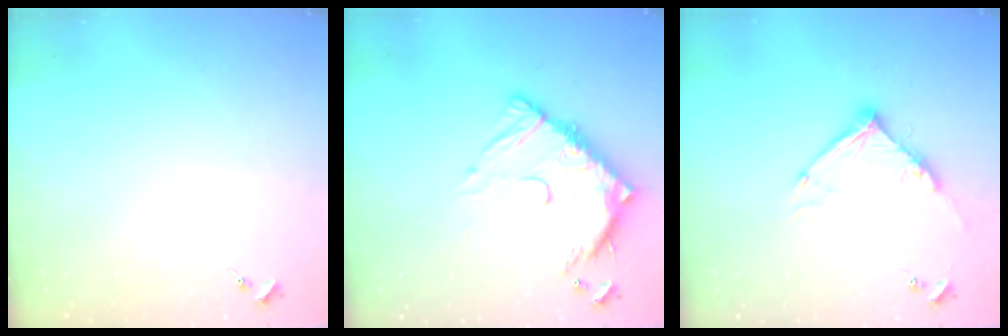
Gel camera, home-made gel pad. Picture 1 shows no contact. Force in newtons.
{"total": 16.1, "press": 16.0, "slide": 1.3}
{"total": 10.7, "press": 10.6, "slide": 1.1}